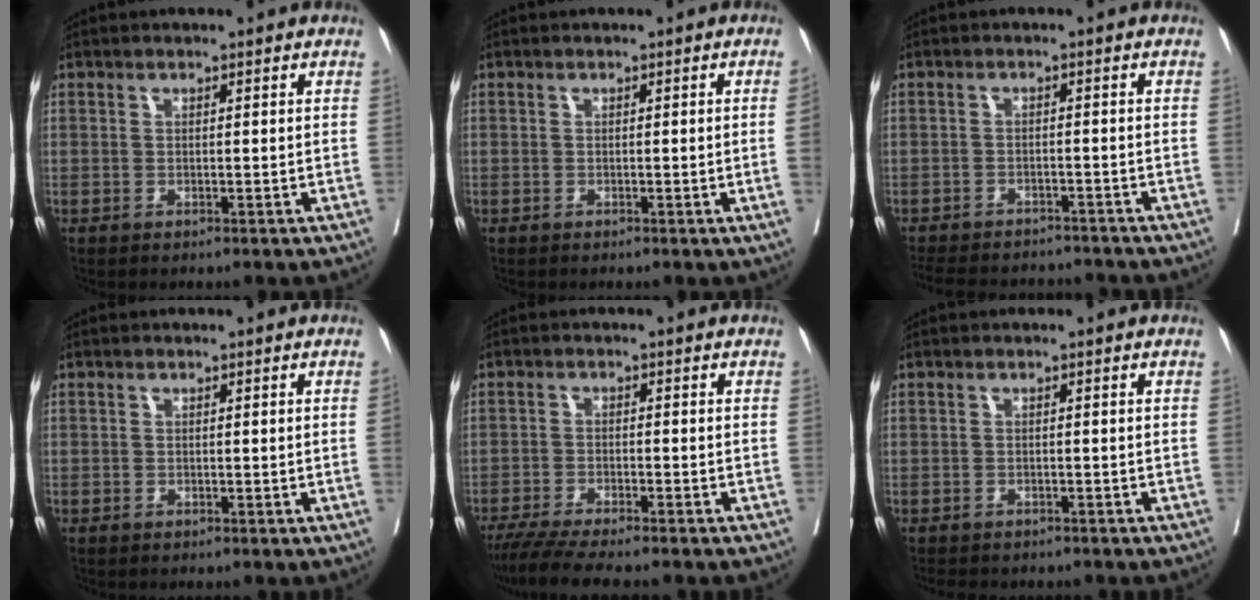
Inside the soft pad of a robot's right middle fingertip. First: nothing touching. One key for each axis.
{"total": 1.2, "fx": -0.1, "fy": -0.3, "fz": 1.1, "tx": -0.013, "ty": -0.001, "tz": 0.001}
{"total": 13.4, "fx": -12.2, "fy": 3.7, "fz": 4.1, "tx": -0.090, "ty": 0.000, "tz": -0.164}
{"total": 0.0}
{"total": 9.2, "fx": -7.8, "fy": 0.5, "fz": 4.8, "tx": -0.070, "ty": -0.021, "tz": -0.126}
{"total": 5.5, "fx": -4.7, "fy": 2.1, "fz": 1.8, "tx": -0.025, "ty": -0.004, "tz": -0.061}